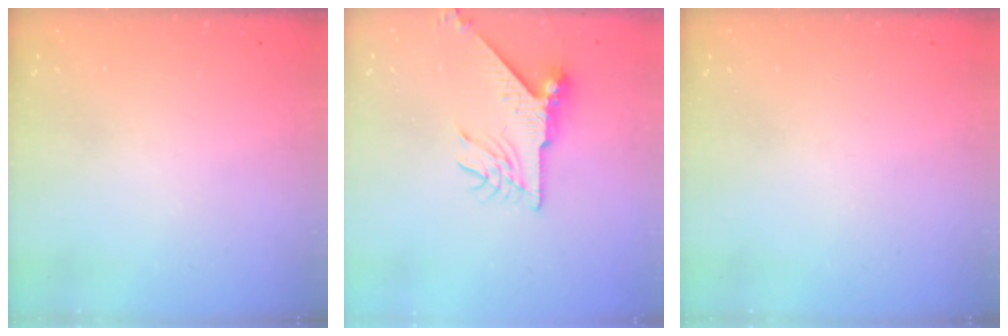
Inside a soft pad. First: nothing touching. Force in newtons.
{"total": 7.7, "press": 7.7, "slide": 1.0}
{"total": 0.0}